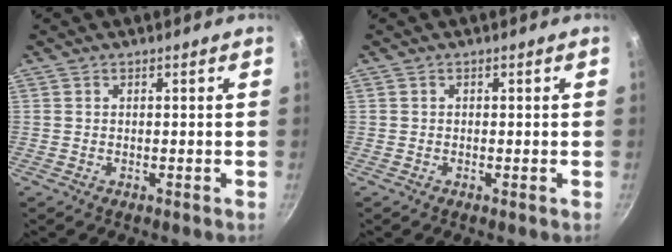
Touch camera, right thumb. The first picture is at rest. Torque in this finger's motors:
{"motor_torque": [-0.31, -0.17, 0.17, -0.07, -0.01]}